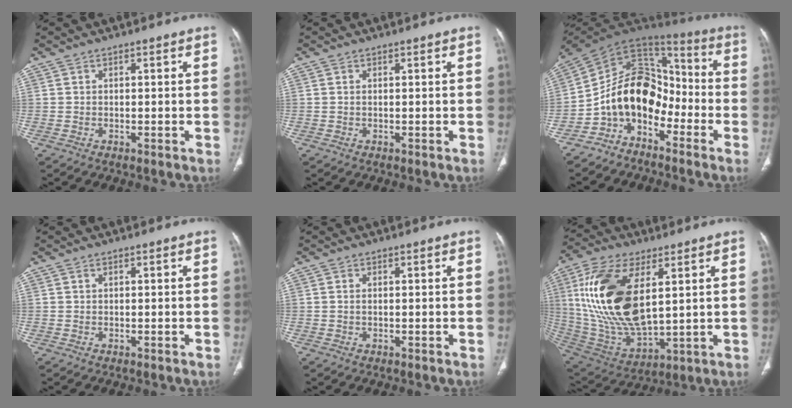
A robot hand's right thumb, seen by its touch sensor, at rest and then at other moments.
{"total": 0.0}
{"total": 14.7, "force": [-6.3, 9.8, 8.9], "torque": [-0.125, 0.097, -0.126]}
{"total": 0.0}
{"total": 0.5, "force": [0.1, 0.3, 0.5], "torque": [-0.014, 0.003, 0.004]}
{"total": 23.0, "force": [5.7, 11.1, 19.3], "torque": [-0.386, -0.029, 0.115]}